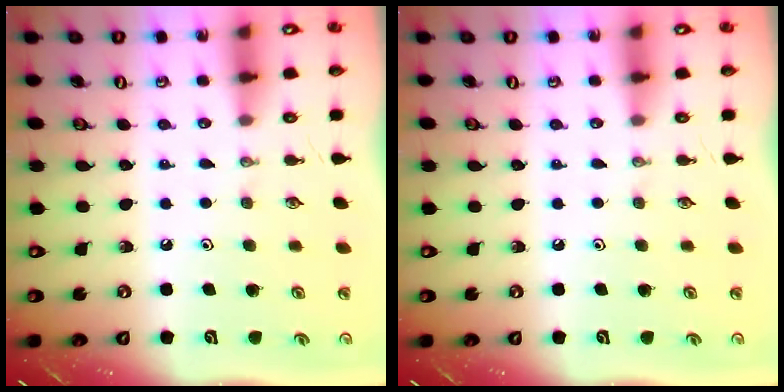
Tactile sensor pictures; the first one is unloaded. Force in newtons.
{"total": 0.0}